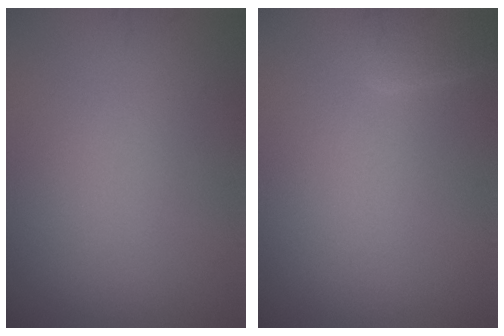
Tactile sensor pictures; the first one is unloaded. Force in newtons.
{"total": 1.5, "press": 1.5, "slide": 0.1}